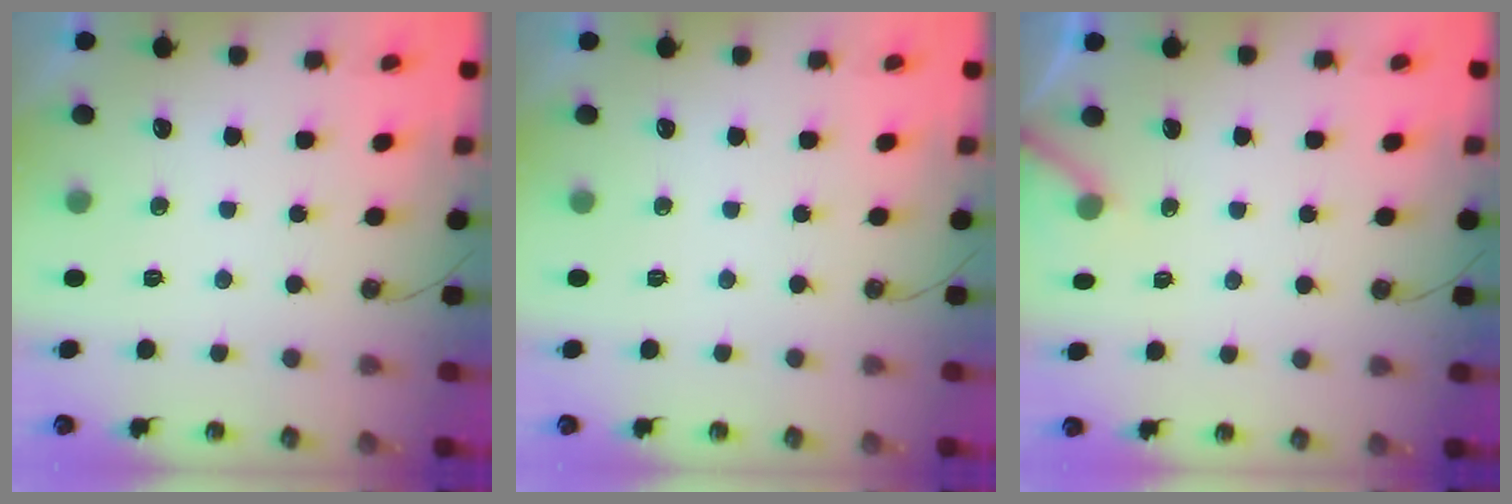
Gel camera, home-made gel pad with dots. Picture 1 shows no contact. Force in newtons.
{"total": 0.0}
{"total": 4.8, "press": 4.8, "slide": 0.3}